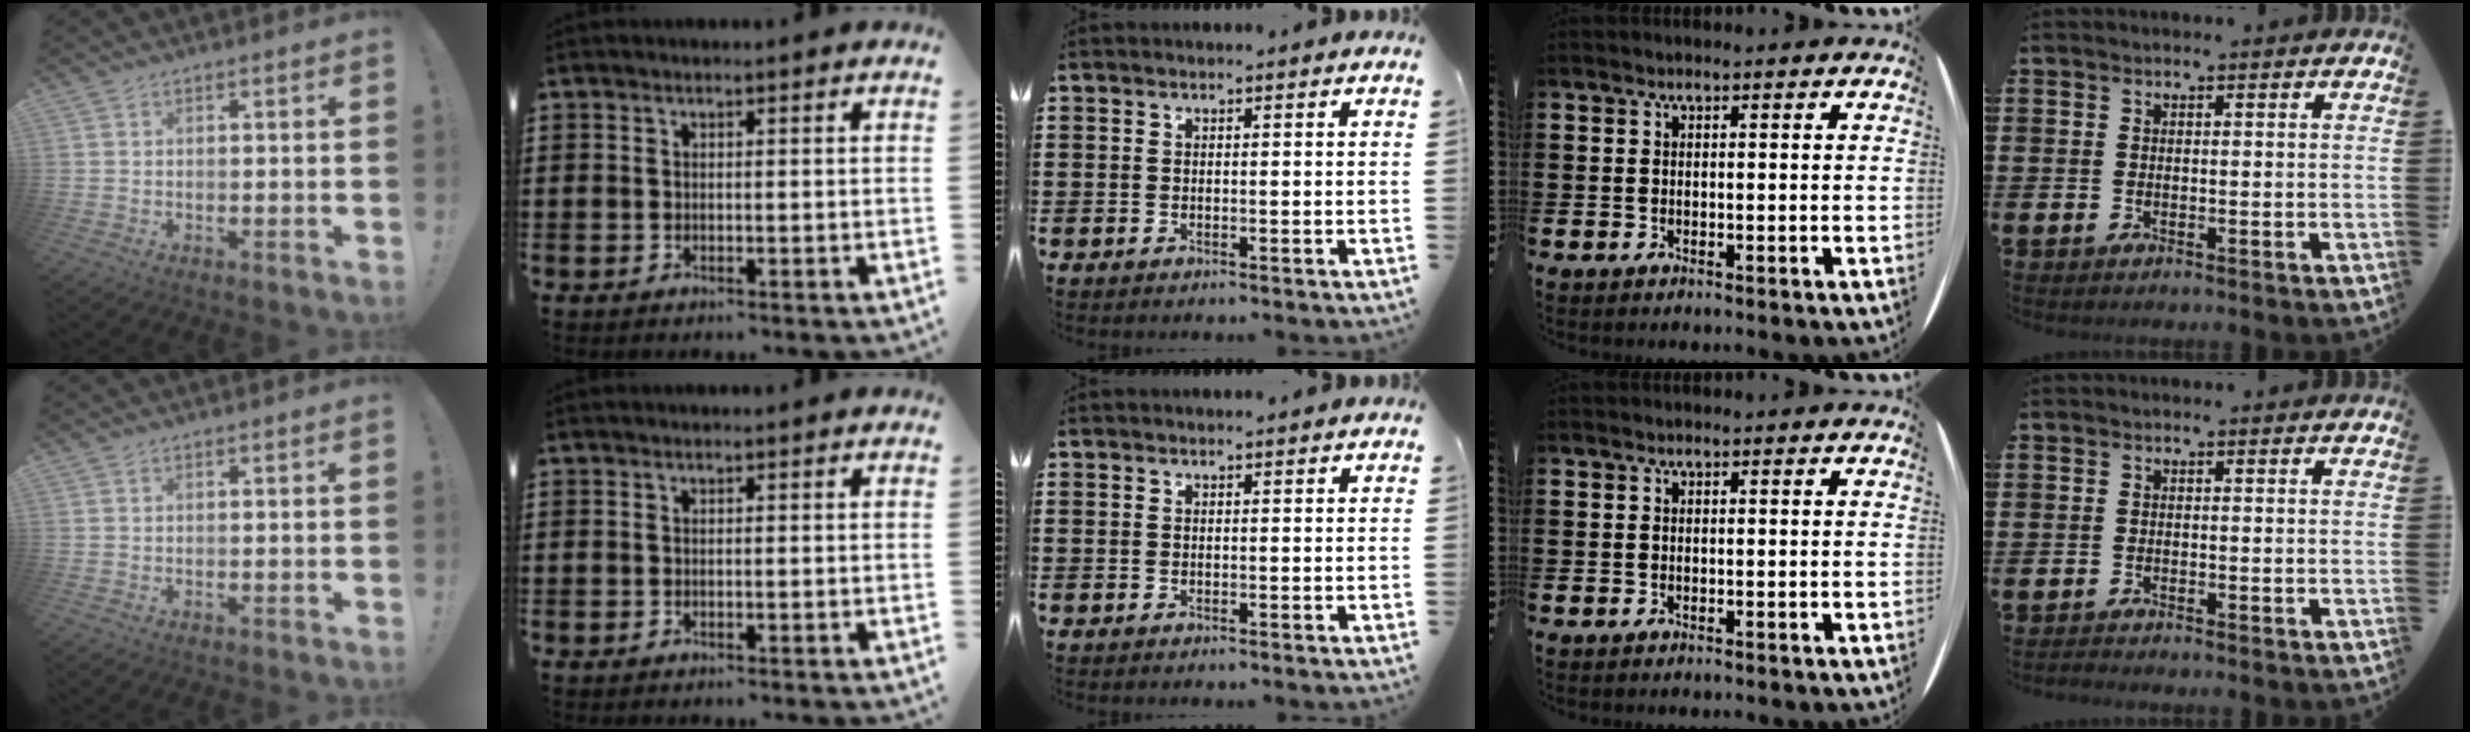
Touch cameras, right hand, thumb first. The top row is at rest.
{}